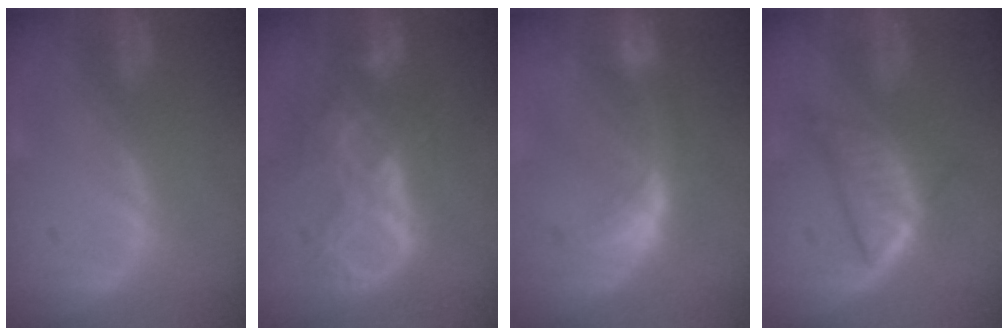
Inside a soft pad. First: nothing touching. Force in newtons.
{"total": 9.6, "press": 8.2, "slide": 5.0}
{"total": 8.1, "press": 7.2, "slide": 3.7}
{"total": 5.6, "press": 5.5, "slide": 1.4}